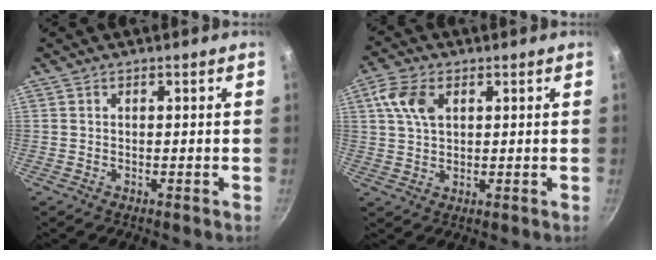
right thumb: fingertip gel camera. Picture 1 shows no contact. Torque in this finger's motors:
{"motor_torque": [0.94, 0.87, 0.46, 0.67, 0.25]}